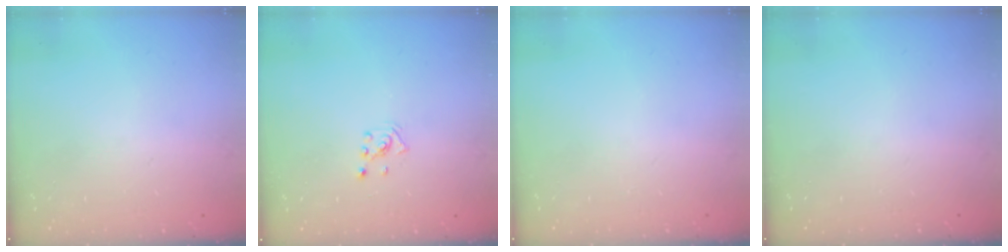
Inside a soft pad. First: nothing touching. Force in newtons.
{"total": 2.0, "press": 2.0, "slide": 0.6}
{"total": 0.0}
{"total": 0.0}